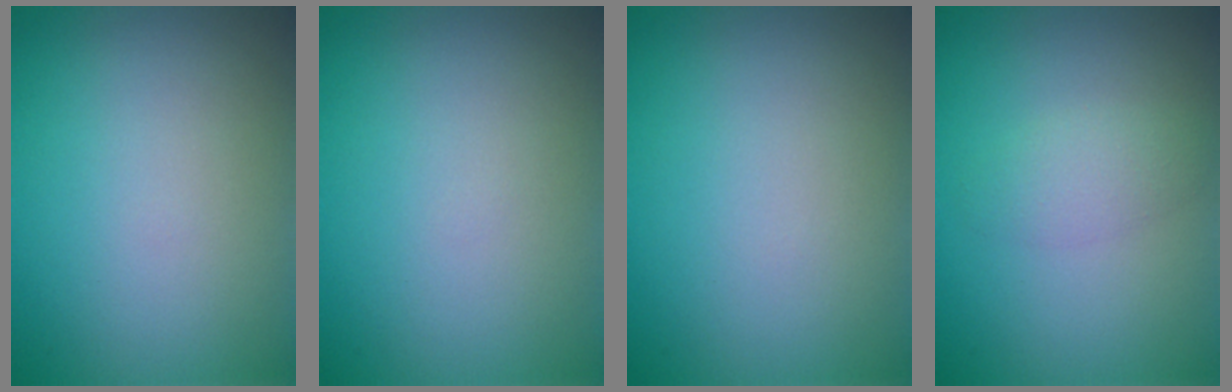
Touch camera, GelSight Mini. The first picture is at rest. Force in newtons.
{"total": 0.0}
{"total": 0.0}
{"total": 1.8, "press": 1.8, "slide": 0.1}